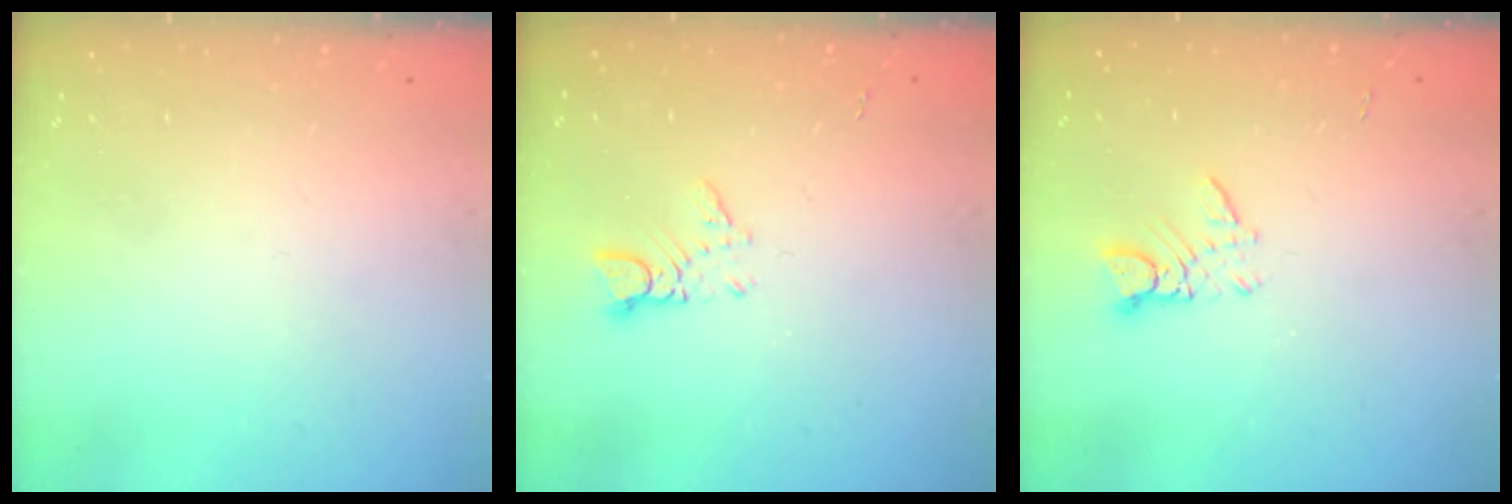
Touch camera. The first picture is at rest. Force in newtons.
{"total": 2.8, "press": 2.8, "slide": 0.2}
{"total": 3.9, "press": 3.9, "slide": 0.3}